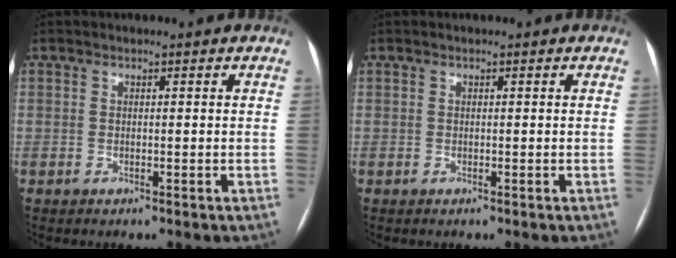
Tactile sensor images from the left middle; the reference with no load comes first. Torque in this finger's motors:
{"motor_torque": [0.09, 0.09, 0.00, 0.01]}